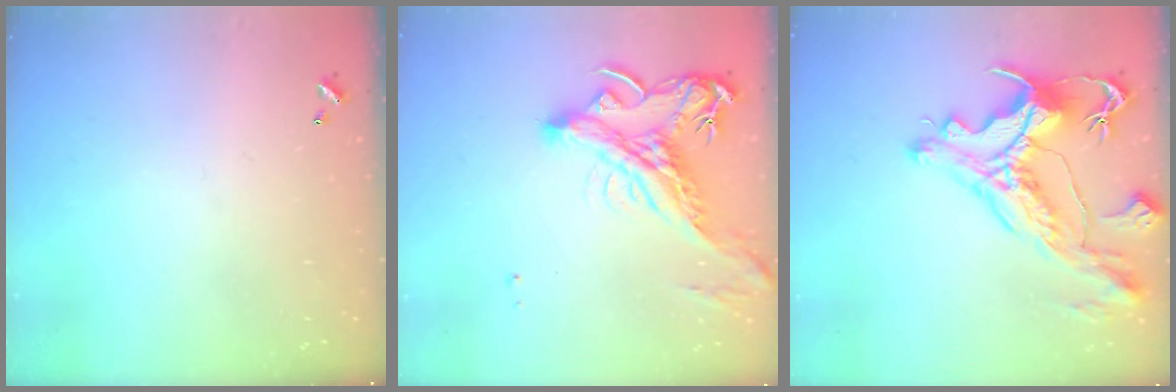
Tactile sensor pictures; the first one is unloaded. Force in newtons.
{"total": 4.6, "press": 4.3, "slide": 1.7}
{"total": 7.1, "press": 6.9, "slide": 1.8}